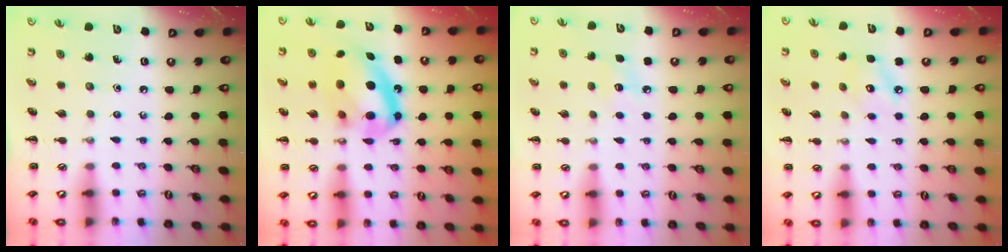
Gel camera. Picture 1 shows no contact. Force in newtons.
{"total": 15.5, "press": 15.0, "slide": 3.8}
{"total": 6.3, "press": 6.1, "slide": 1.5}
{"total": 5.1, "press": 5.1, "slide": 0.6}